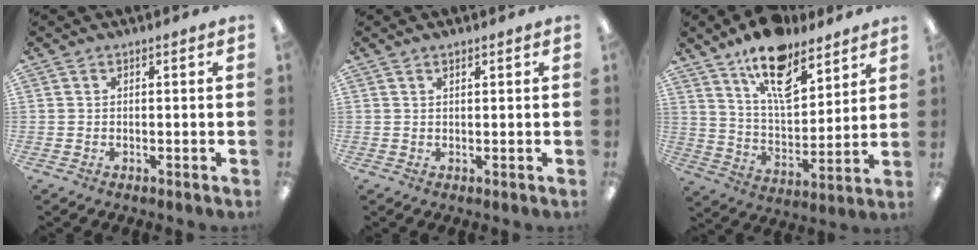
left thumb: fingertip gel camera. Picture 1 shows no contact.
{"total": 1.0, "force": [0.9, 0.3, 0.5], "torque": [-0.012, 0.000, 0.017]}
{"total": 15.8, "force": [11.2, 6.9, 8.8], "torque": [-0.137, -0.061, 0.194]}